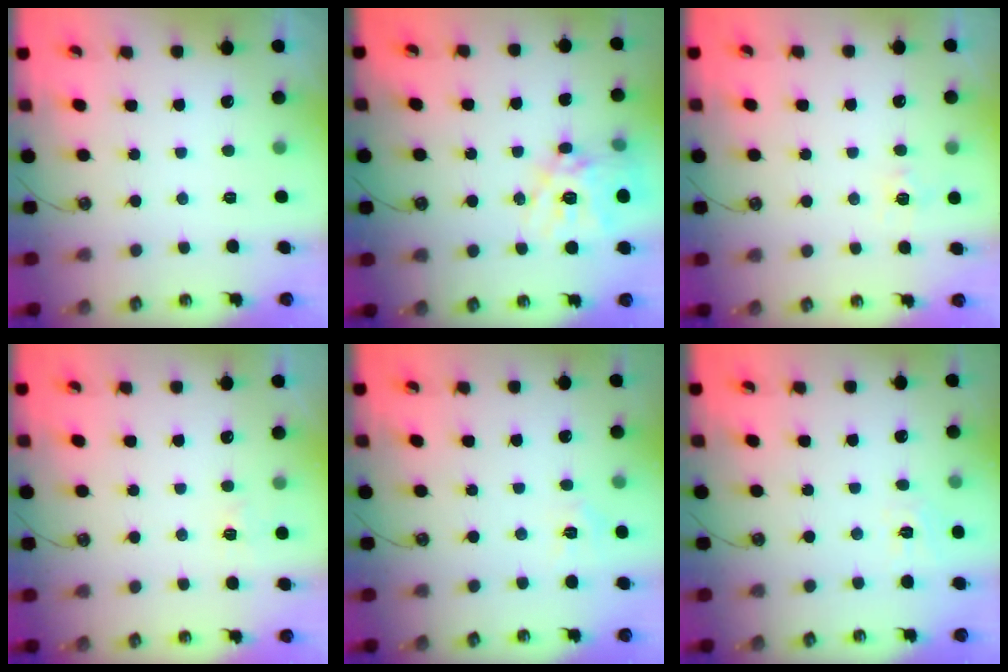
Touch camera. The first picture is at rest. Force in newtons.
{"total": 16.9, "press": 16.8, "slide": 1.5}
{"total": 5.5, "press": 5.5, "slide": 0.5}
{"total": 3.0, "press": 3.0, "slide": 0.3}
{"total": 4.6, "press": 4.6, "slide": 0.6}
{"total": 5.8, "press": 5.8, "slide": 0.5}